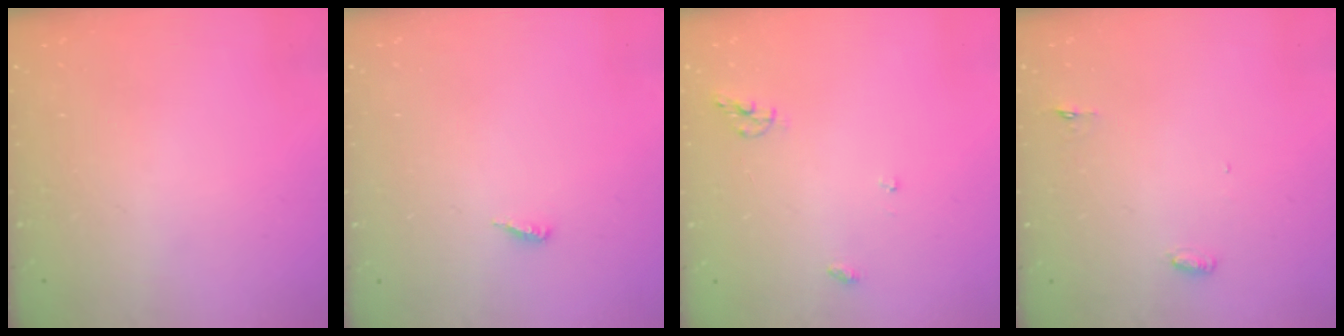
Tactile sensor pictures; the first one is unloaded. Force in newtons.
{"total": 3.9, "press": 3.9, "slide": 0.3}
{"total": 6.2, "press": 6.2, "slide": 0.1}
{"total": 3.0, "press": 2.8, "slide": 0.9}